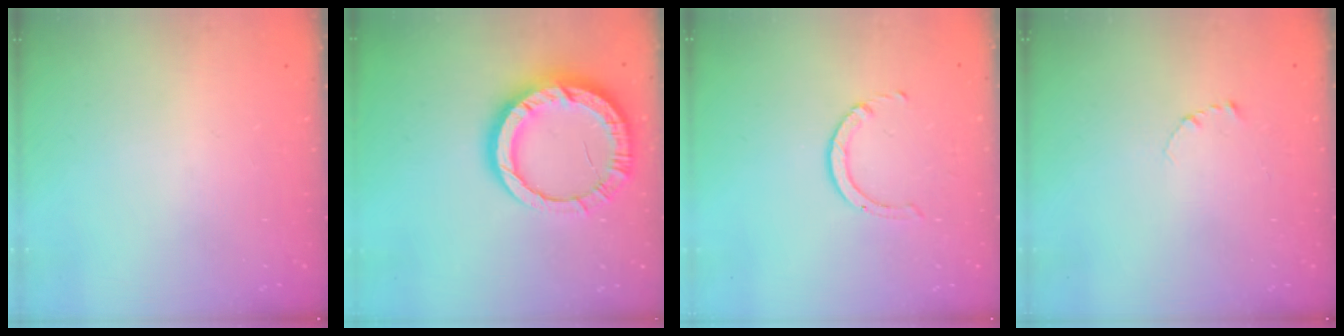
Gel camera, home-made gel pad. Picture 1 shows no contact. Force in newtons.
{"total": 15.6, "press": 15.5, "slide": 1.6}
{"total": 2.3, "press": 2.3, "slide": 0.3}
{"total": 2.3, "press": 2.3, "slide": 0.2}